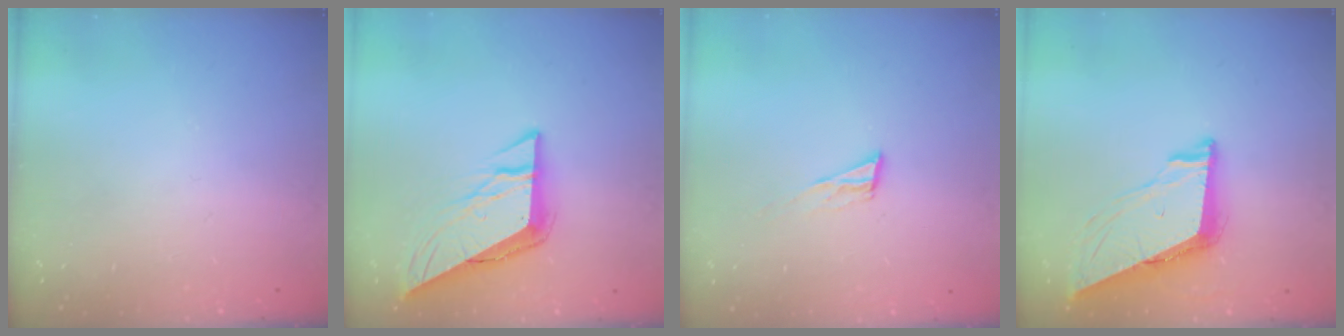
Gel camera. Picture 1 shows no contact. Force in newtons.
{"total": 9.8, "press": 9.8, "slide": 0.6}
{"total": 5.9, "press": 5.8, "slide": 0.7}
{"total": 8.4, "press": 8.4, "slide": 0.9}